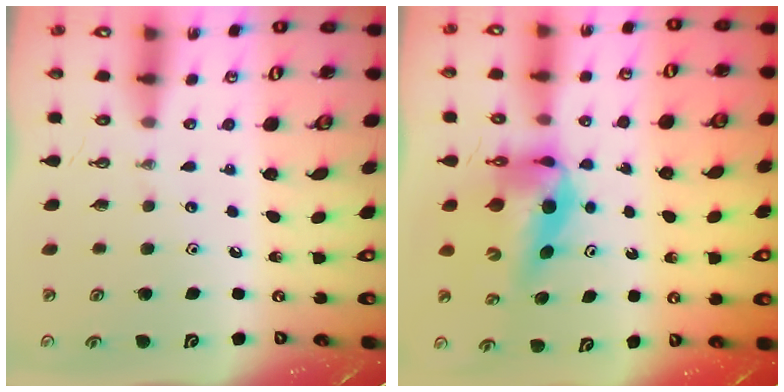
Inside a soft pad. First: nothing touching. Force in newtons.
{"total": 7.2, "press": 7.1, "slide": 0.9}